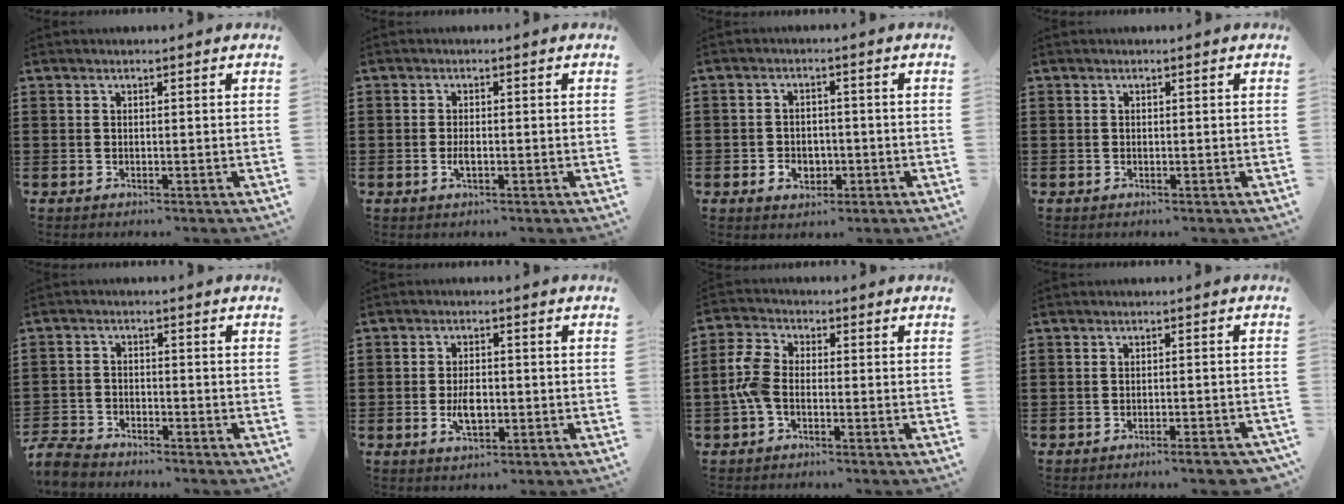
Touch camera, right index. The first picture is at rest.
{"total": 1.8, "force": [-0.5, 0.7, 1.6], "torque": [-0.038, -0.005, -0.011]}
{"total": 3.1, "force": [-1.1, 2.5, 1.5], "torque": [-0.033, 0.004, -0.023]}
{"total": 0.0}
{"total": 3.9, "force": [-3.8, 0.7, 0.6], "torque": [-0.027, -0.002, -0.082]}
{"total": 4.4, "force": [-0.9, 2.2, 3.7], "torque": [-0.064, -0.003, -0.018]}
{"total": 5.4, "force": [-1.4, 3.2, 4.1], "torque": [-0.108, 0.001, -0.035]}
{"total": 3.0, "force": [-2.4, 0.1, 1.9], "torque": [-0.029, -0.006, -0.042]}